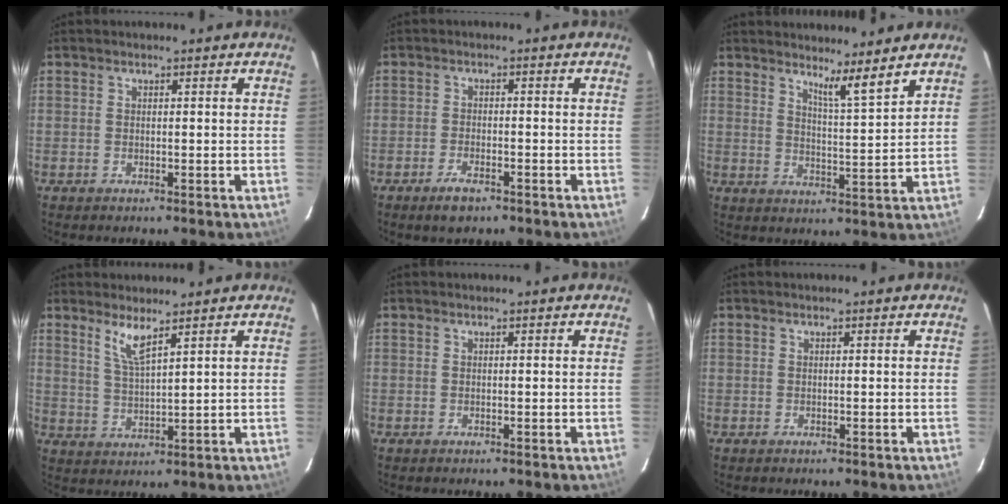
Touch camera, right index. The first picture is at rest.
{"total": 3.9, "force": [-2.7, 1.5, 2.3], "torque": [-0.057, -0.004, -0.049]}
{"total": 5.7, "force": [4.8, -0.7, 3.0], "torque": [-0.040, -0.020, 0.069]}
{"total": 4.6, "force": [3.3, 0.3, 3.2], "torque": [-0.066, -0.006, 0.067]}
{"total": 0.0}
{"total": 0.0}